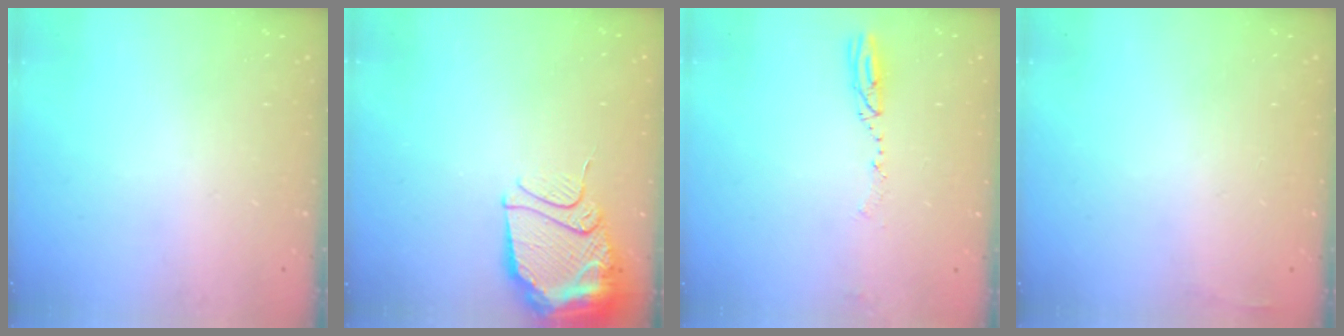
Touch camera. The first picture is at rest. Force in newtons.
{"total": 13.0, "press": 12.9, "slide": 1.2}
{"total": 3.8, "press": 3.8, "slide": 0.6}
{"total": 3.2, "press": 2.6, "slide": 2.0}